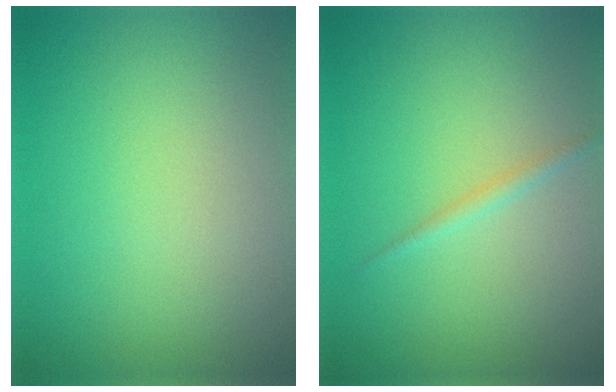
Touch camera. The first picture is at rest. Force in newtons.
{"total": 0.9, "press": 0.9, "slide": 0.0}